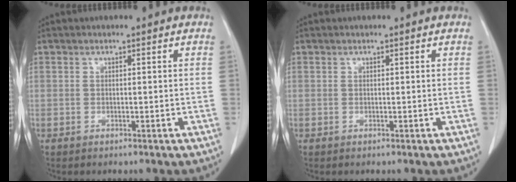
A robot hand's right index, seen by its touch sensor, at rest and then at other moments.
{"total": 0.0}